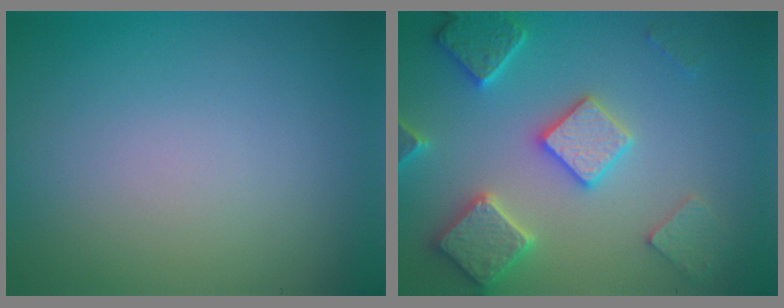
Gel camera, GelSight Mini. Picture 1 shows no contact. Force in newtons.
{"total": 5.7, "press": 5.6, "slide": 1.1}